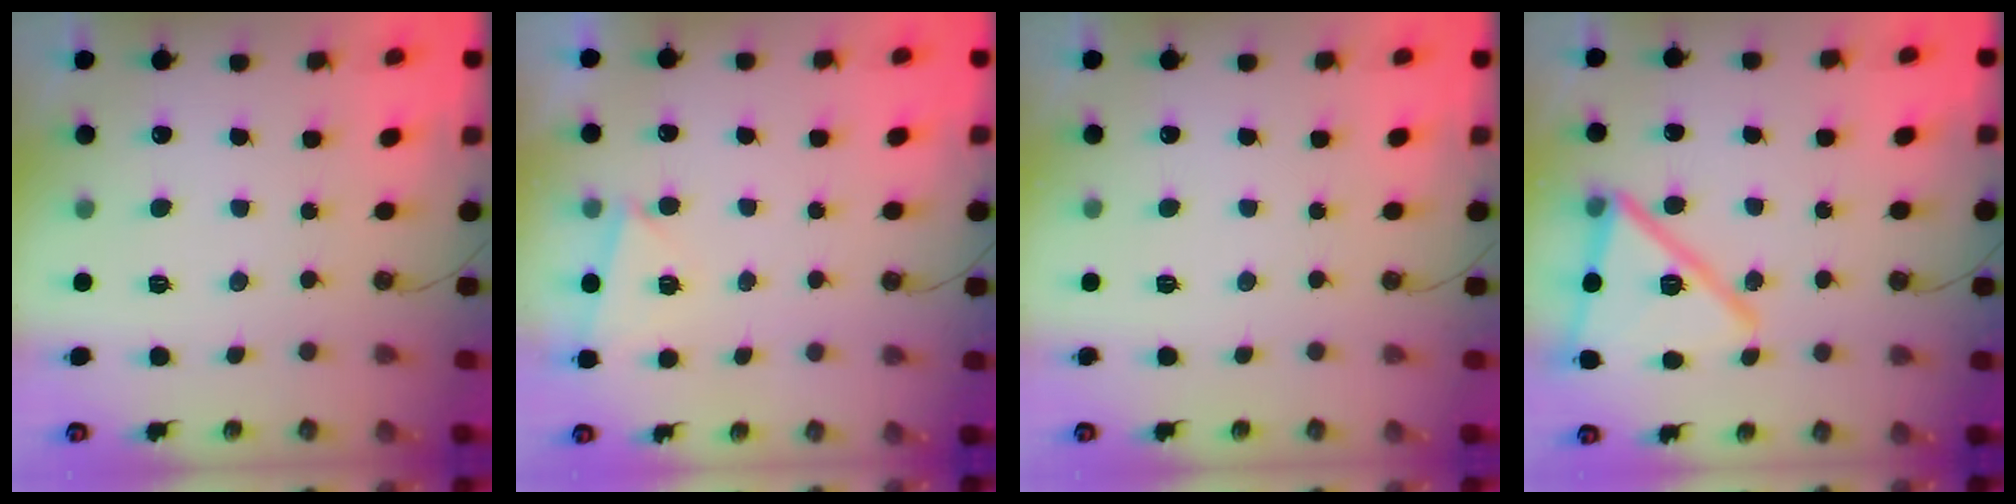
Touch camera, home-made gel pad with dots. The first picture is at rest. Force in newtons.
{"total": 3.1, "press": 1.9, "slide": 2.4}
{"total": 0.0}
{"total": 17.8, "press": 16.4, "slide": 7.0}